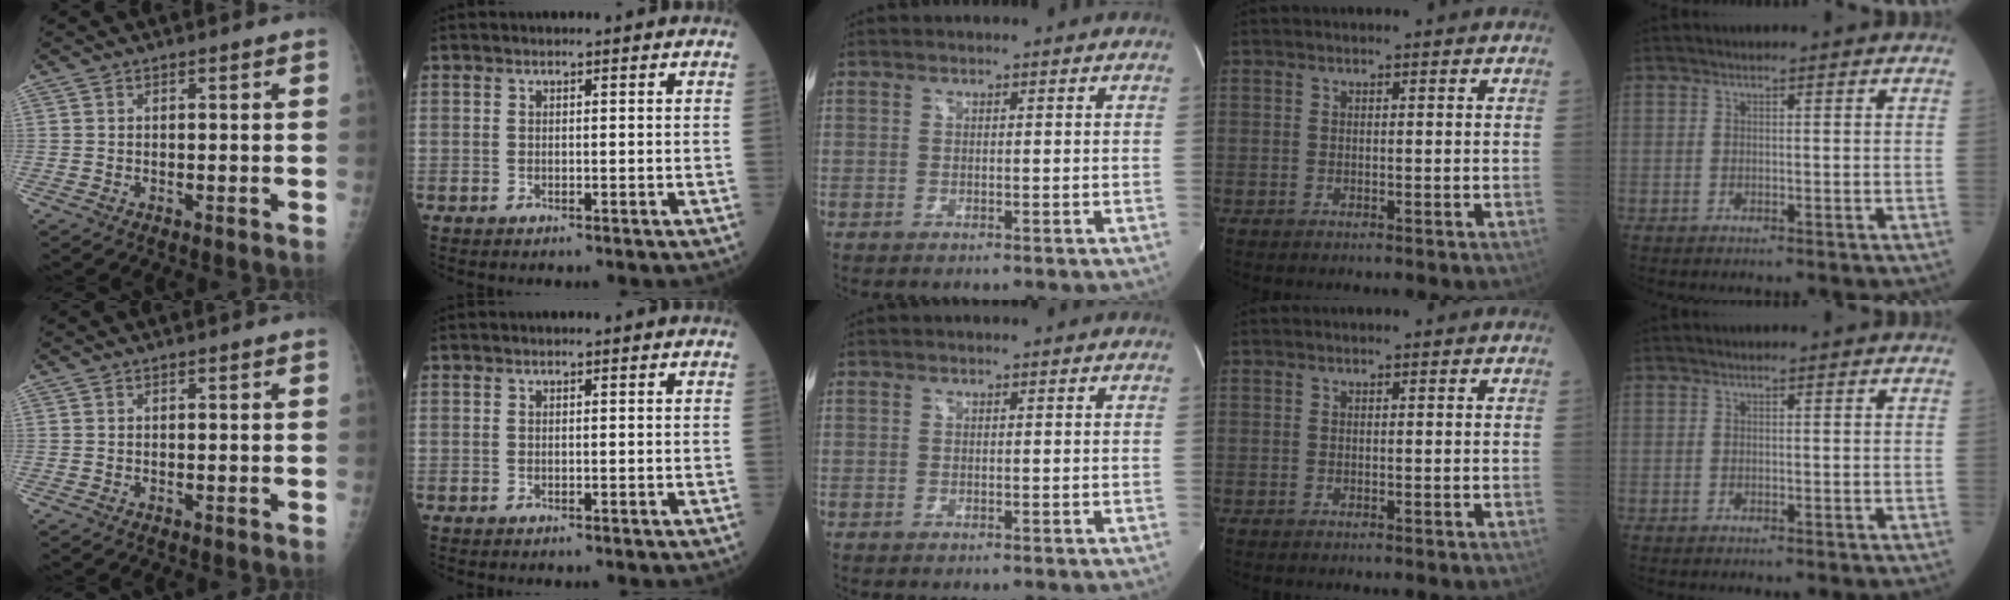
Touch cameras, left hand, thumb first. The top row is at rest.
{}